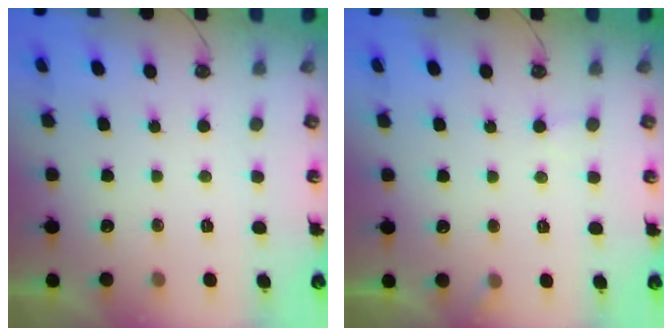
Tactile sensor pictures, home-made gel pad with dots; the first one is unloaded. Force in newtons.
{"total": 6.6, "press": 6.5, "slide": 0.4}